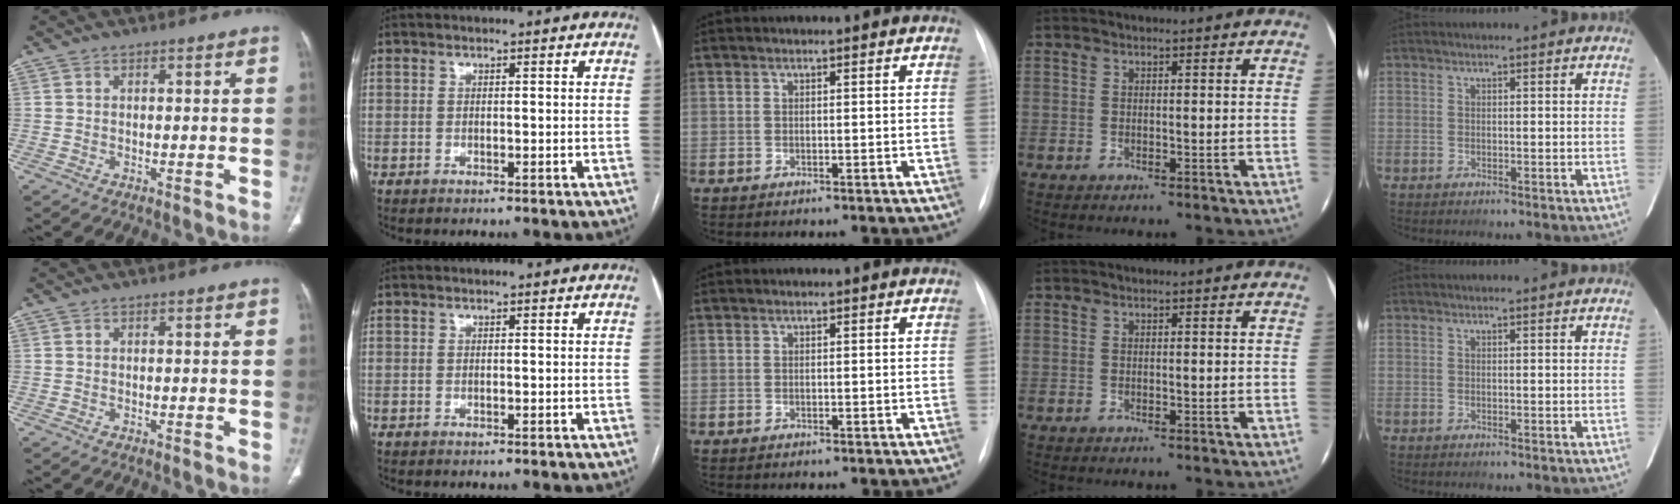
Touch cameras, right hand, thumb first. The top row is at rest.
{}